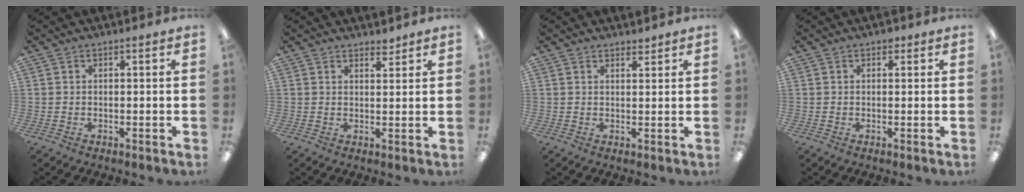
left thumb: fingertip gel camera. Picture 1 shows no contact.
{"total": 2.6, "force": [2.4, 0.8, 0.5], "torque": [0.004, -0.014, 0.040]}
{"total": 1.8, "force": [1.7, 0.5, 0.2], "torque": [0.003, -0.007, 0.030]}
{"total": 1.2, "force": [0.8, 0.7, 0.5], "torque": [-0.003, -0.001, 0.012]}